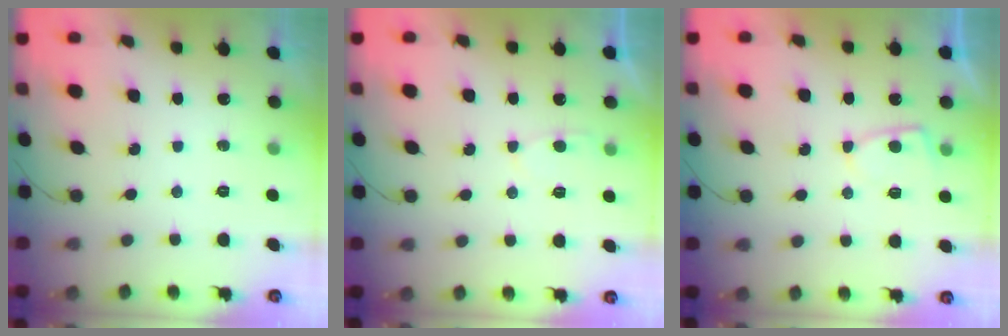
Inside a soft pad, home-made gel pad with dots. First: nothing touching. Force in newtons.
{"total": 3.0, "press": 2.9, "slide": 0.5}
{"total": 5.8, "press": 5.8, "slide": 0.4}